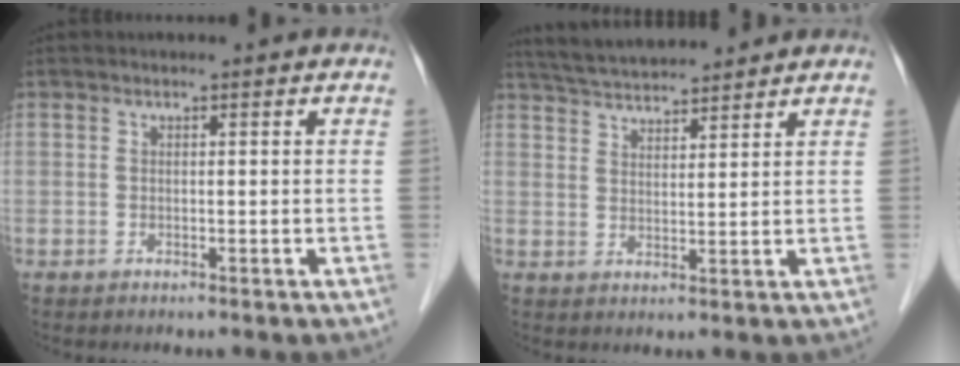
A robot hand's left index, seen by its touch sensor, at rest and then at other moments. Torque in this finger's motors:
{"motor_torque": [0.51, -0.45, 0.11, 0.02]}